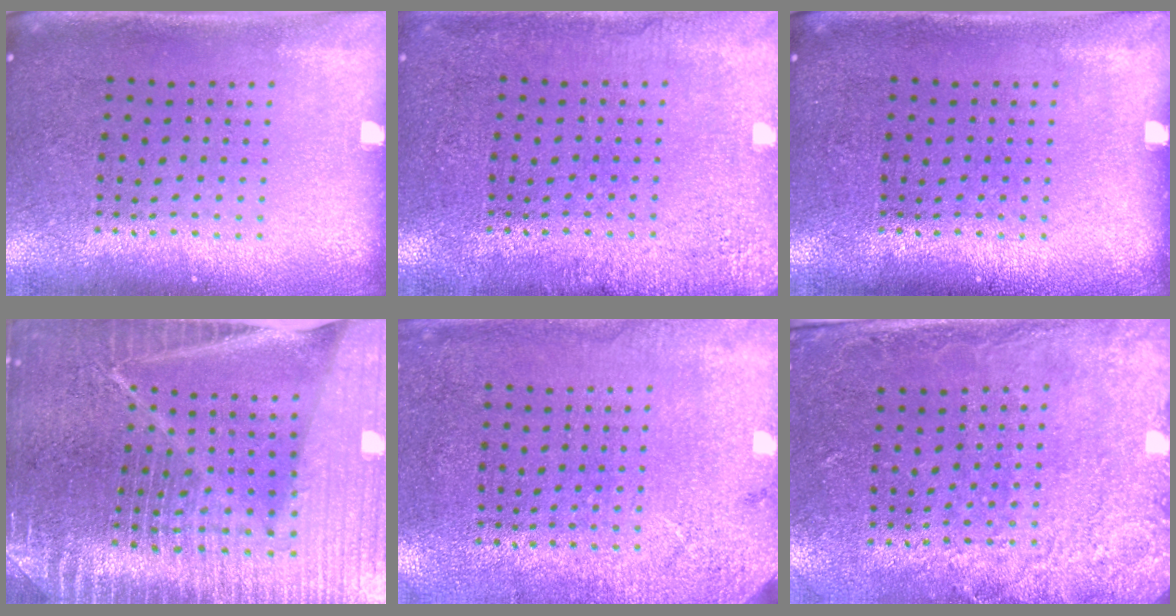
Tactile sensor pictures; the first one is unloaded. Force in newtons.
{"total": 2.5, "press": 2.4, "slide": 0.5}
{"total": 0.0}
{"total": 6.3, "press": 5.5, "slide": 3.0}
{"total": 2.7, "press": 2.2, "slide": 1.5}
{"total": 2.6, "press": 1.9, "slide": 1.8}